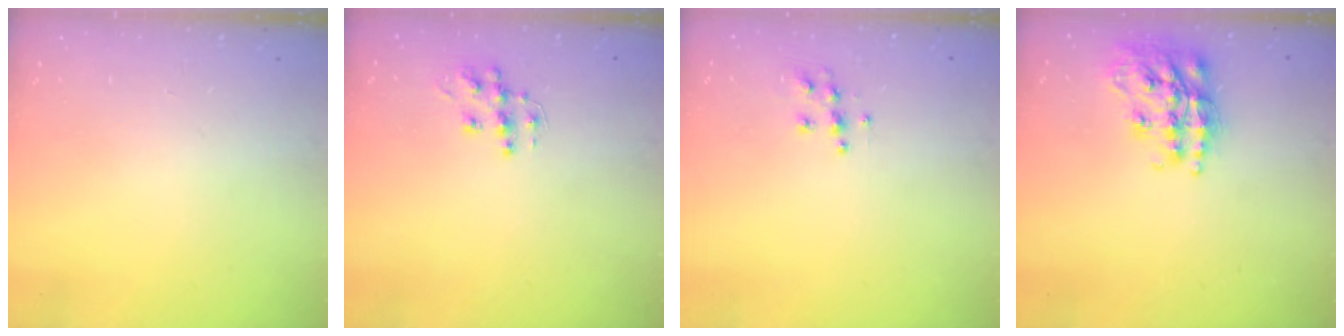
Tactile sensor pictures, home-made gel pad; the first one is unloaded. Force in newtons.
{"total": 9.8, "press": 9.8, "slide": 0.6}
{"total": 6.2, "press": 6.2, "slide": 0.2}
{"total": 17.9, "press": 17.8, "slide": 1.3}